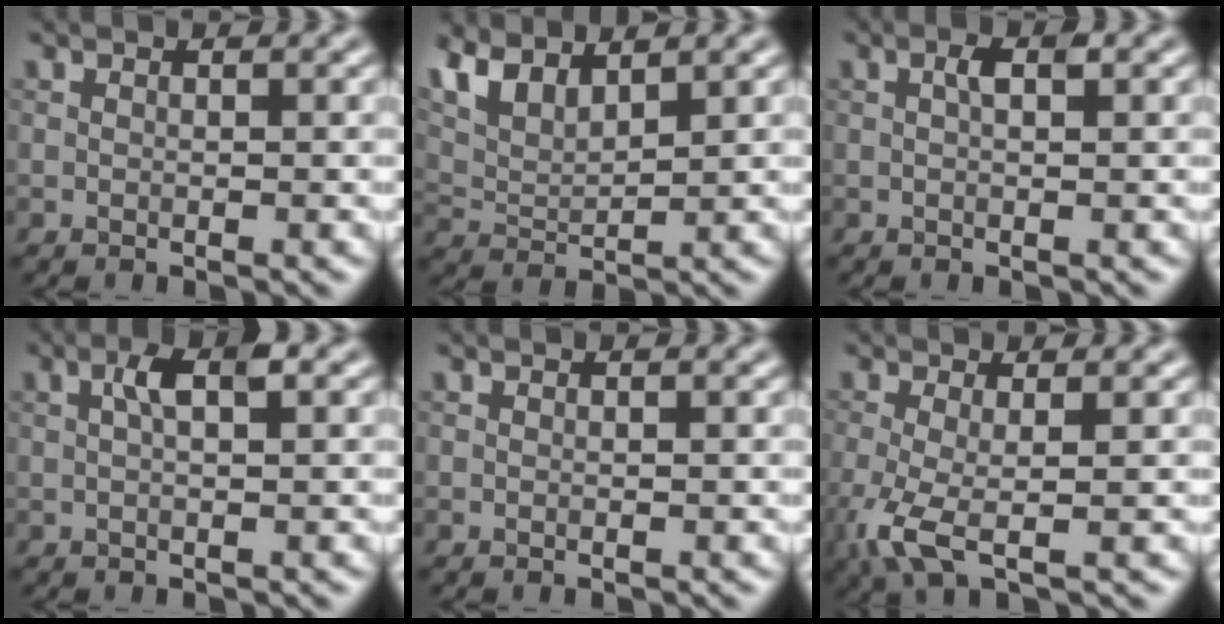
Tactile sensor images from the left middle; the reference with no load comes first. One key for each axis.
{"total": 5.2, "fx": 3.8, "fy": 2.0, "fz": 3.0, "tx": -0.075, "ty": 0.006, "tz": 0.078}
{"total": 1.4, "fx": 0.3, "fy": 0.5, "fz": 1.3, "tx": -0.023, "ty": 0.003, "tz": 0.003}
{"total": 2.5, "fx": 0.6, "fy": 0.7, "fz": 2.4, "tx": -0.044, "ty": 0.010, "tz": 0.006}
{"total": 0.0}
{"total": 3.8, "fx": -1.1, "fy": 1.0, "fz": 3.5, "tx": -0.089, "ty": -0.011, "tz": -0.025}